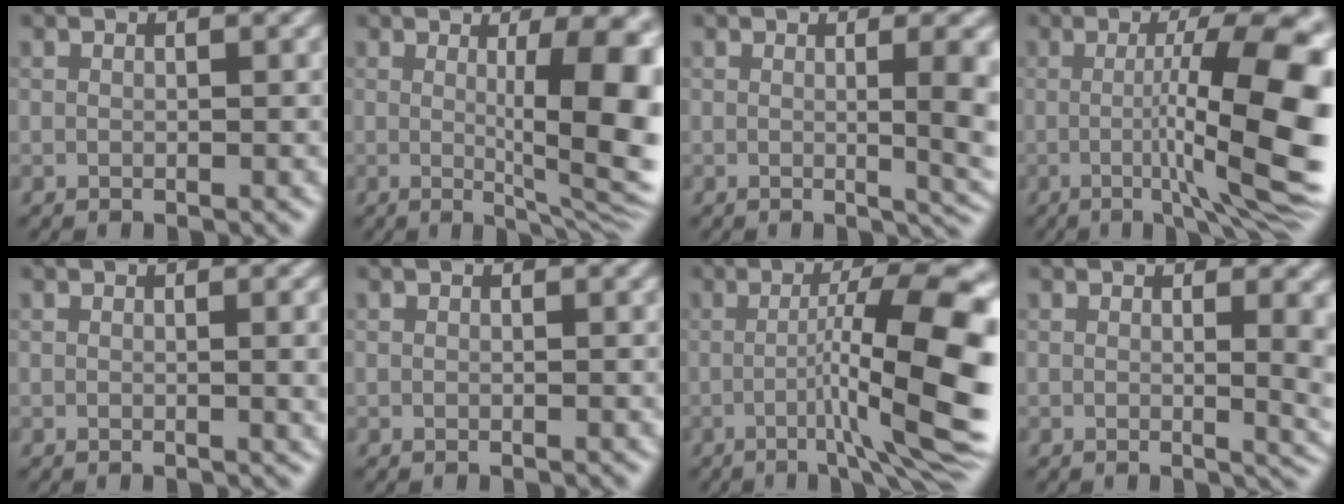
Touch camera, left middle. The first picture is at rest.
{"total": 10.7, "force": [0.6, 2.7, 10.4], "torque": [-0.128, -0.012, 0.014]}
{"total": 5.5, "force": [0.1, 1.8, 5.2], "torque": [-0.050, -0.004, 0.004]}
{"total": 13.3, "force": [-1.0, 3.2, 12.9], "torque": [-0.174, -0.004, -0.017]}
{"total": 2.5, "force": [0.2, 0.7, 2.4], "torque": [-0.024, 0.000, -0.001]}
{"total": 0.0}
{"total": 11.4, "force": [-2.4, 1.7, 11.0], "torque": [-0.155, 0.011, -0.037]}
{"total": 4.9, "force": [0.5, 2.1, 4.4], "torque": [-0.026, -0.003, 0.010]}